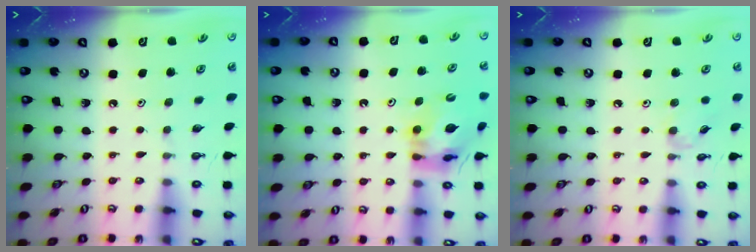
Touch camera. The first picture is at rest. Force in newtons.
{"total": 12.5, "press": 12.4, "slide": 1.5}
{"total": 4.7, "press": 4.6, "slide": 0.6}